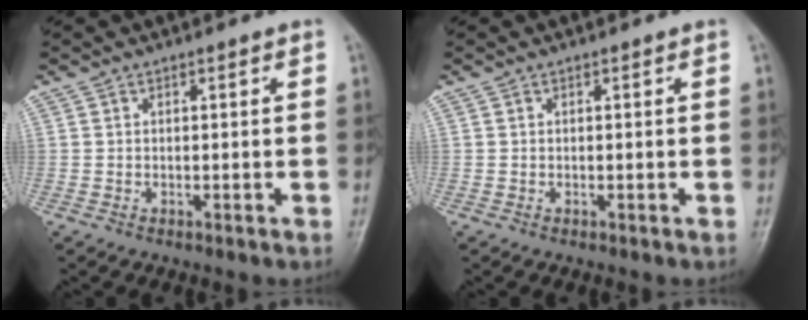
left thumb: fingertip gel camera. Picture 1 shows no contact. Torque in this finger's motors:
{"motor_torque": [0.00, 0.00, -0.02, 0.00, 0.00]}